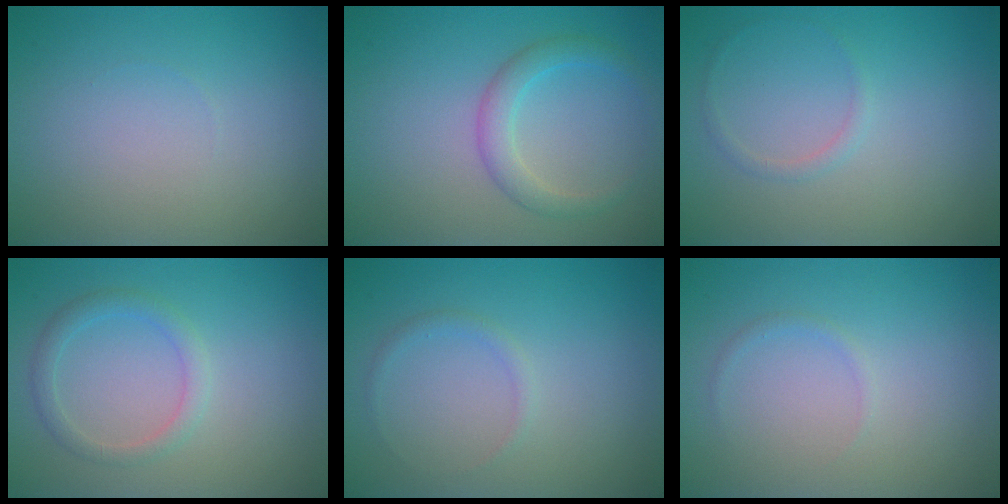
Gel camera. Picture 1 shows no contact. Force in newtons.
{"total": 2.4, "press": 2.4, "slide": 0.1}
{"total": 0.8, "press": 0.8, "slide": 0.1}
{"total": 1.9, "press": 1.9, "slide": 0.1}
{"total": 0.9, "press": 0.8, "slide": 0.1}
{"total": 0.7, "press": 0.7, "slide": 0.1}